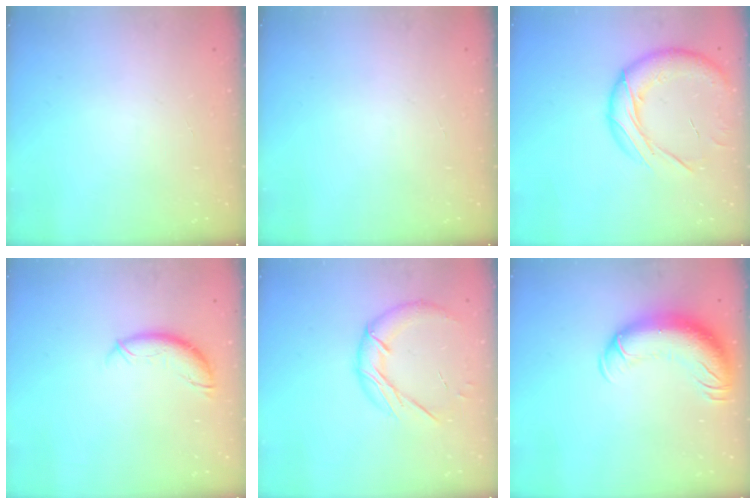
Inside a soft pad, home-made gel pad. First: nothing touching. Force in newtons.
{"total": 0.0}
{"total": 18.1, "press": 17.9, "slide": 2.8}
{"total": 8.2, "press": 8.2, "slide": 0.7}
{"total": 13.0, "press": 12.9, "slide": 1.2}
{"total": 14.6, "press": 14.2, "slide": 3.3}